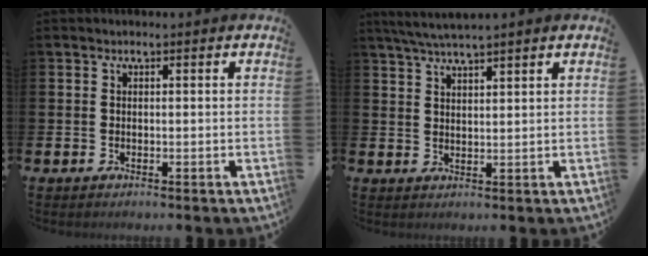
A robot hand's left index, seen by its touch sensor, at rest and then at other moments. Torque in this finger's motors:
{"motor_torque": [0.96, -1.12, 1.05, 0.21]}